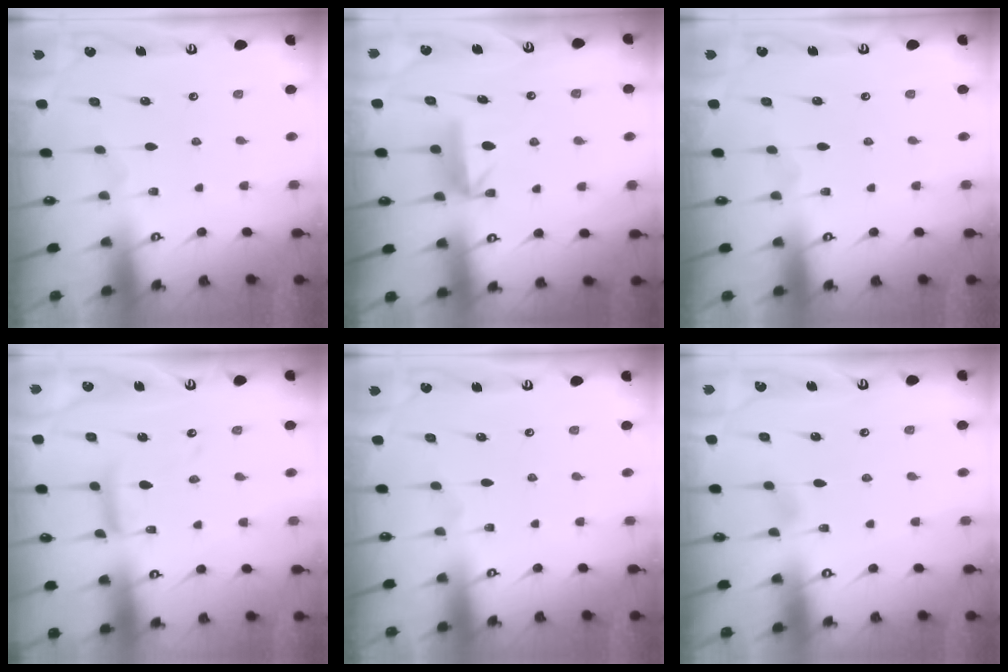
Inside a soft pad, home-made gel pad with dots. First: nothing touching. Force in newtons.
{"total": 7.8, "press": 7.8, "slide": 0.2}
{"total": 0.0}
{"total": 11.6, "press": 11.5, "slide": 1.1}
{"total": 0.0}
{"total": 3.1, "press": 3.1, "slide": 0.3}